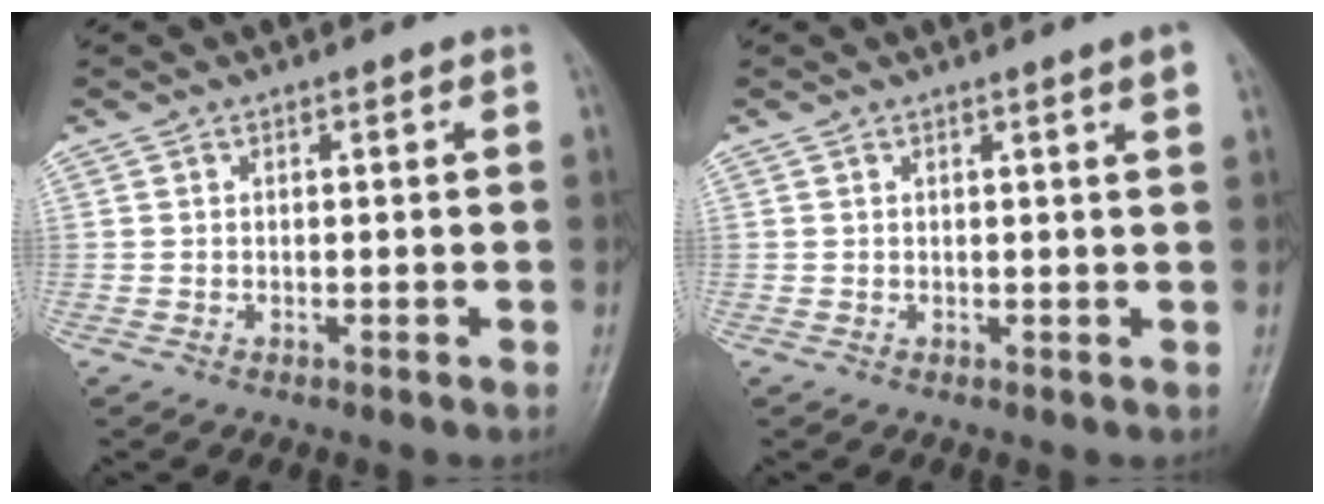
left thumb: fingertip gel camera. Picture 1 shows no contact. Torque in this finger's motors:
{"motor_torque": [1.68, -1.72, 1.25, -1.52, 0.05]}